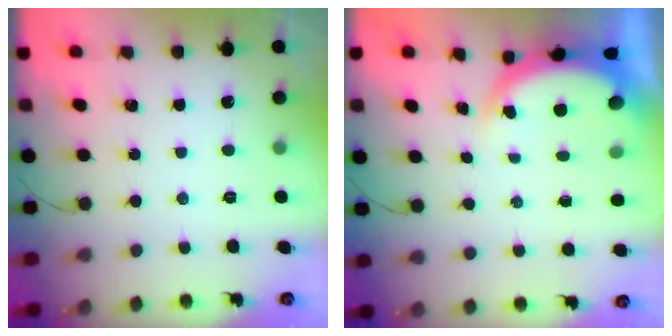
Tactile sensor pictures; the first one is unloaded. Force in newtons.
{"total": 4.5, "press": 4.5, "slide": 0.7}